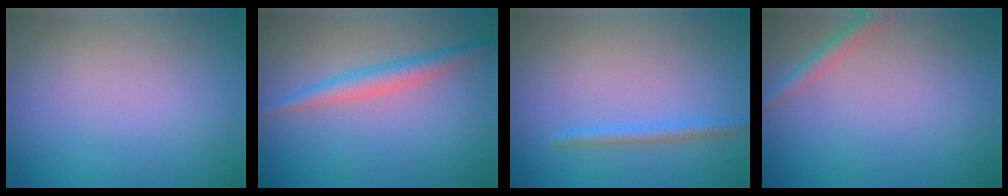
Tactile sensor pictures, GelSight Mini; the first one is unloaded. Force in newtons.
{"total": 2.6, "press": 2.6, "slide": 0.0}
{"total": 1.7, "press": 1.7, "slide": 0.0}
{"total": 2.0, "press": 2.0, "slide": 0.1}